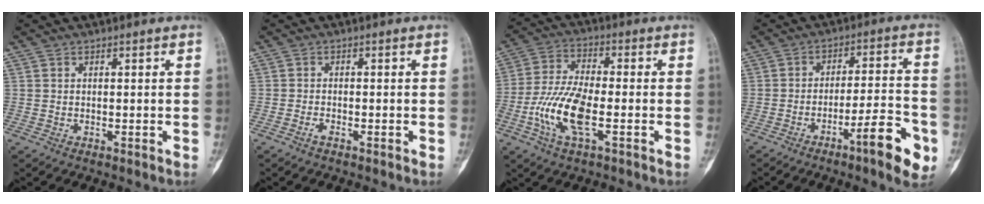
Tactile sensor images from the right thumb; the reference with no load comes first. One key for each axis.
{"total": 1.1, "fx": -0.8, "fy": 0.3, "fz": 0.6, "tx": -0.017, "ty": 0.003, "tz": -0.016}
{"total": 11.6, "fx": -3.4, "fy": 4.4, "fz": 10.2, "tx": -0.224, "ty": 0.017, "tz": -0.071}
{"total": 11.7, "fx": -5.7, "fy": 2.2, "fz": 10.0, "tx": -0.138, "ty": 0.034, "tz": -0.081}